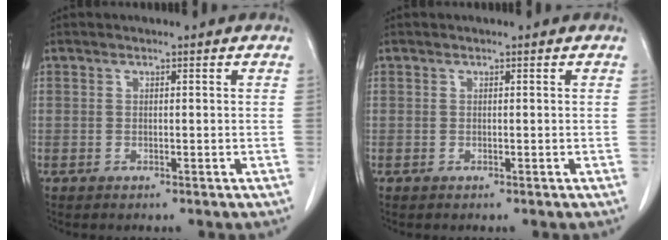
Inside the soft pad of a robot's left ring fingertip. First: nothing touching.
{"total": 0.0}